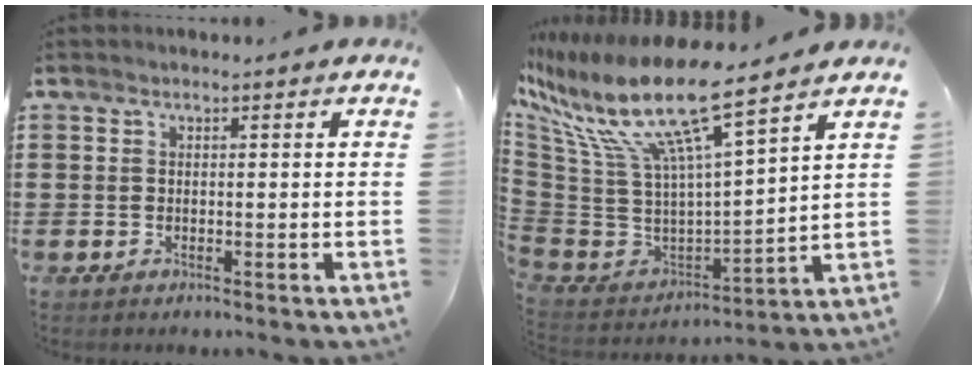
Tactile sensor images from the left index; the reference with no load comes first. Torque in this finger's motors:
{"motor_torque": [1.29, -0.85, 1.05, 0.21]}